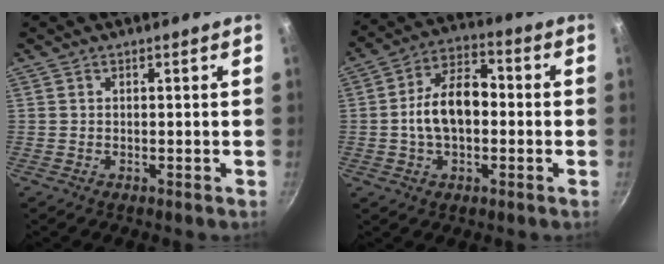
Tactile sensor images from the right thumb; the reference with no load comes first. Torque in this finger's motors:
{"motor_torque": [-0.19, 1.22, 1.18, -0.16, 0.08]}